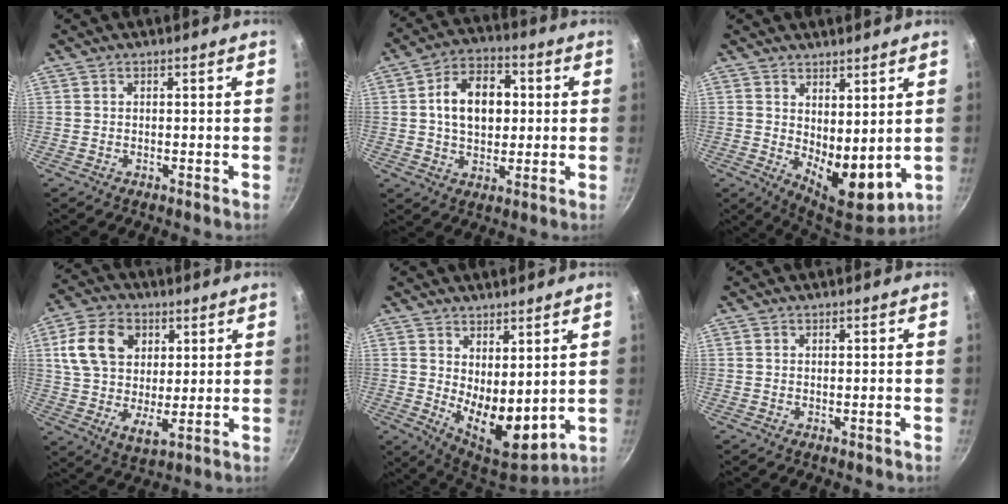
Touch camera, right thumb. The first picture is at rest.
{"total": 12.5, "force": [1.6, 8.5, 9.0], "torque": [-0.114, 0.015, 0.018]}
{"total": 9.9, "force": [2.3, 4.9, 8.3], "torque": [-0.101, -0.044, 0.045]}
{"total": 14.5, "force": [4.7, 9.9, 9.4], "torque": [-0.156, -0.005, 0.081]}
{"total": 11.2, "force": [2.4, 5.6, 9.4], "torque": [-0.122, -0.050, 0.053]}
{"total": 0.7, "force": [-0.2, 0.2, 0.7], "torque": [-0.010, 0.002, -0.003]}